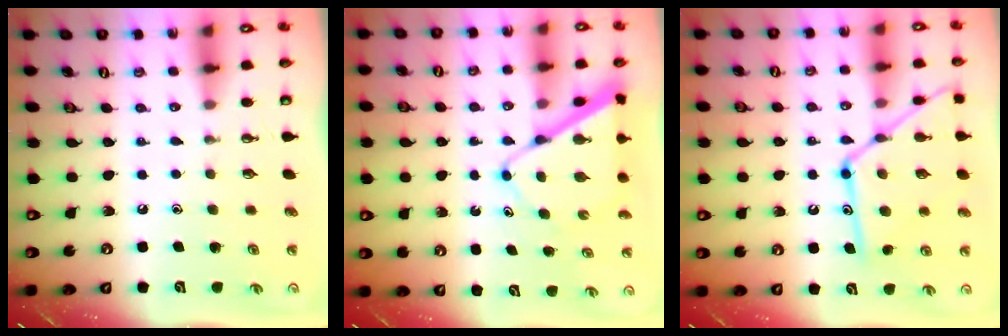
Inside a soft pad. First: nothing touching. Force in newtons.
{"total": 9.7, "press": 9.7, "slide": 0.9}
{"total": 17.0, "press": 16.9, "slide": 1.2}